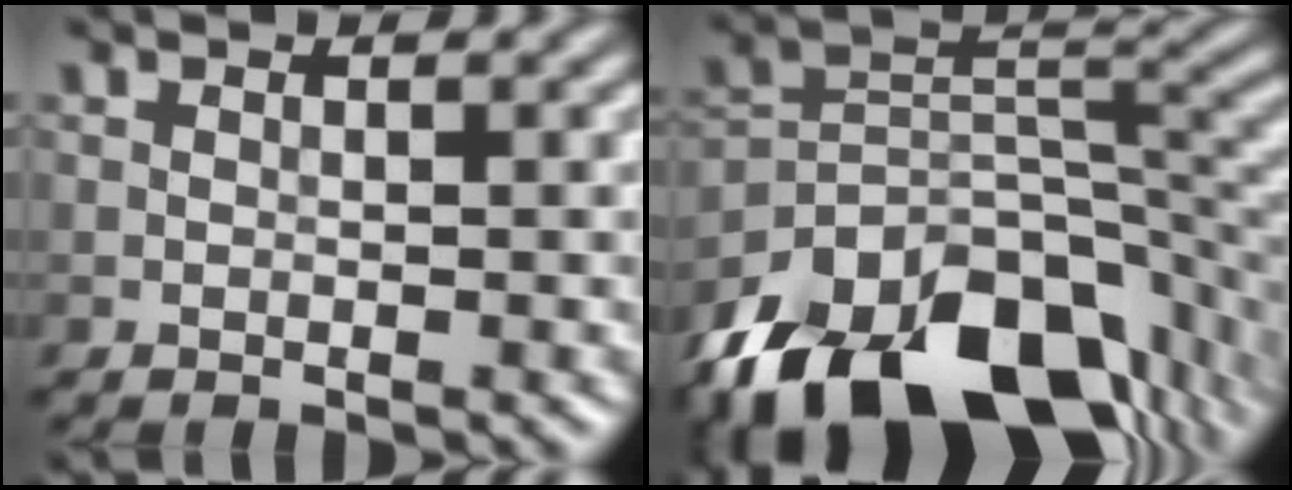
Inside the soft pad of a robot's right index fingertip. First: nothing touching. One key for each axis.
{"total": 15.6, "fx": -10.4, "fy": 8.1, "fz": 8.3, "tx": -0.165, "ty": 0.007, "tz": -0.174}